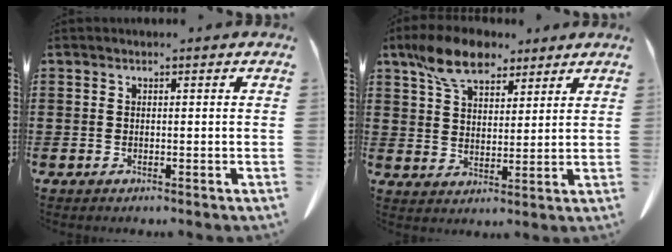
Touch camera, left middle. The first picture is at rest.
{"total": 9.0, "force": [6.7, 4.0, 4.6], "torque": [-0.113, 0.000, 0.125]}